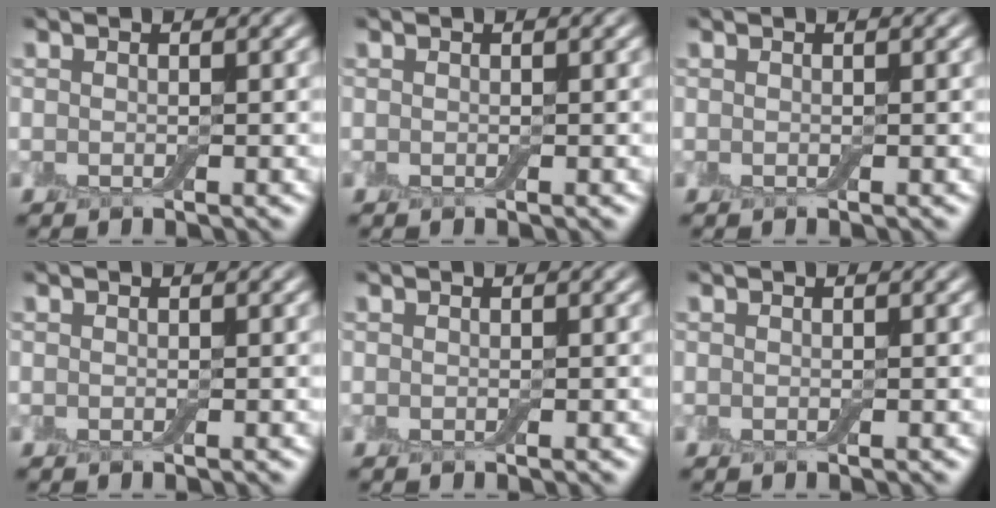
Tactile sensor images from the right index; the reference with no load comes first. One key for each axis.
{"total": 0.0}
{"total": 0.0}
{"total": 0.0}
{"total": 0.0}
{"total": 0.0}